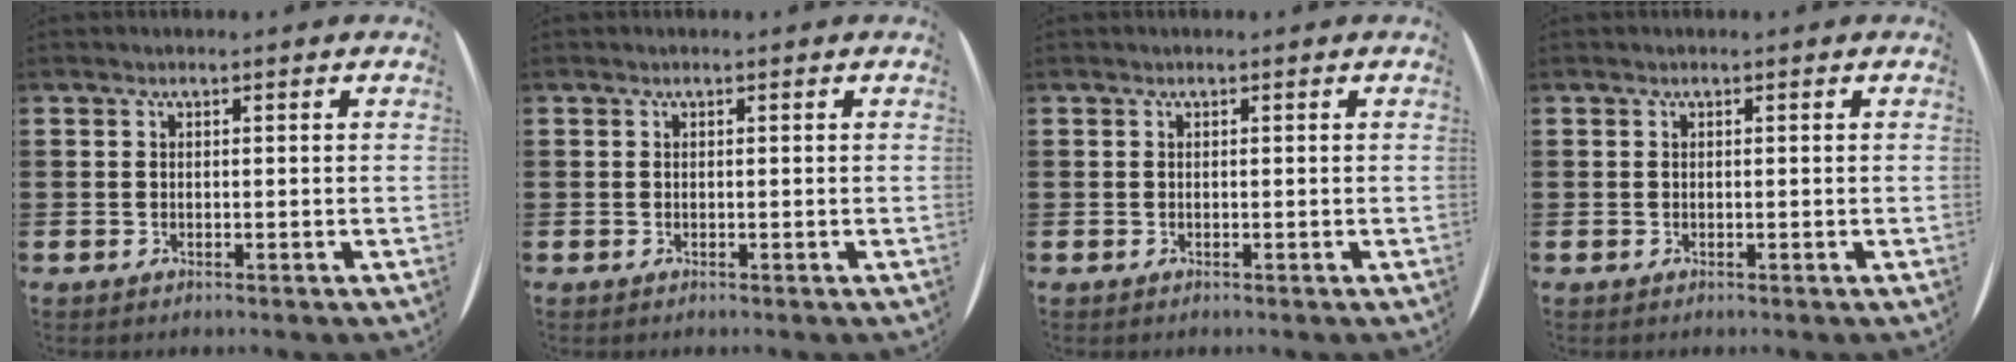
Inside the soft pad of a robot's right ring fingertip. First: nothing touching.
{"total": 0.0}
{"total": 0.0}
{"total": 0.0}